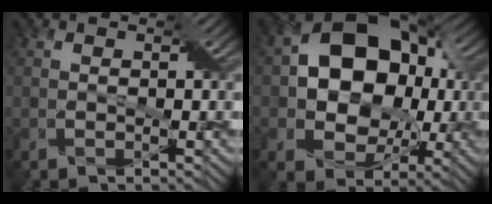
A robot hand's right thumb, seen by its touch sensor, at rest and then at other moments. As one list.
[{"total": 14.5, "force": [1.1, 10.9, 9.4], "torque": [-0.136, 0.011, 0.019]}]